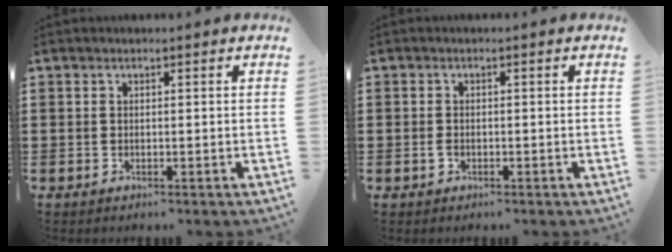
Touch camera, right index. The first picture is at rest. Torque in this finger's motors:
{"motor_torque": [1.30, 0.84, 0.12, 0.00]}